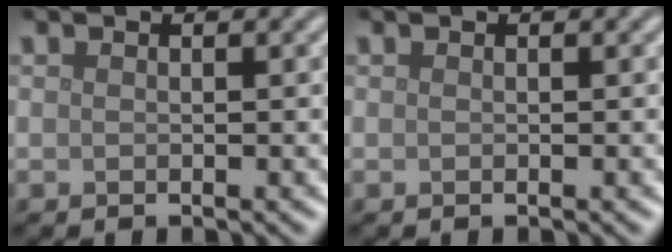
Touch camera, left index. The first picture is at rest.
{"total": 0.0}